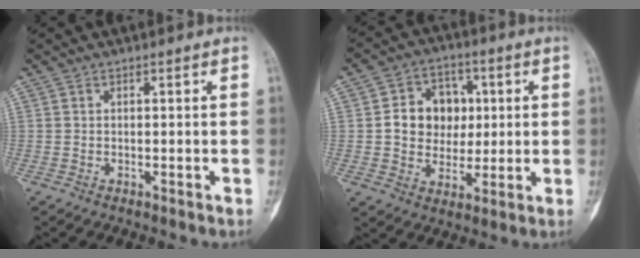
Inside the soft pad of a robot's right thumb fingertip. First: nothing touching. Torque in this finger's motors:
{"motor_torque": [1.44, 1.31, 0.40, -0.32, 0.07]}